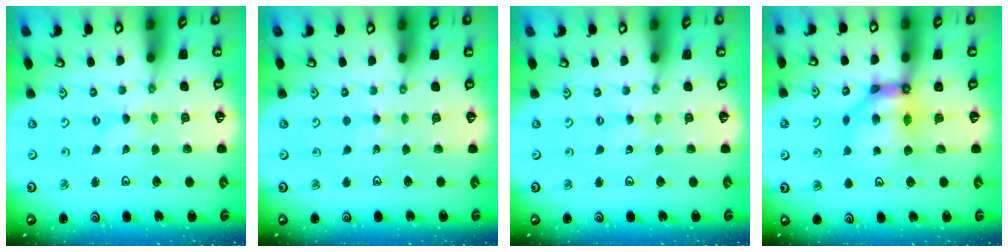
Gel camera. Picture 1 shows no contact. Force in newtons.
{"total": 2.6, "press": 2.6, "slide": 0.3}
{"total": 0.0}
{"total": 9.0, "press": 9.0, "slide": 0.8}